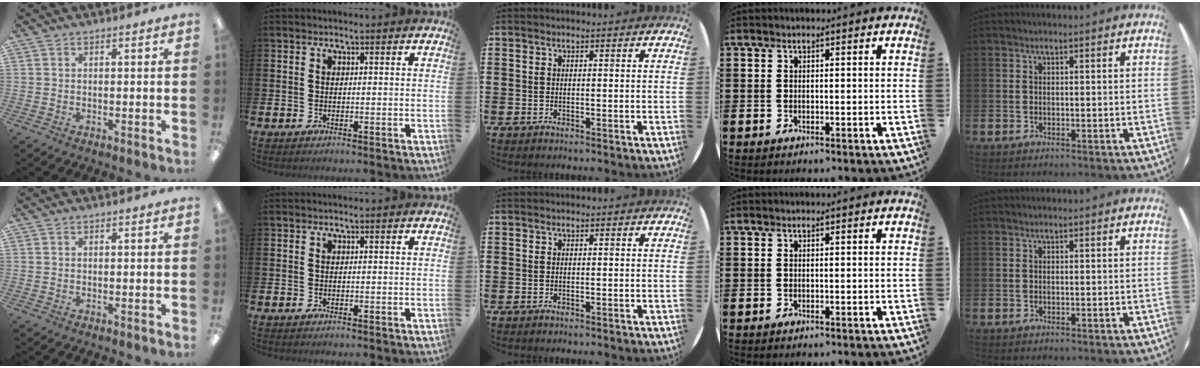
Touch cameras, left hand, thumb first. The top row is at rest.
{}